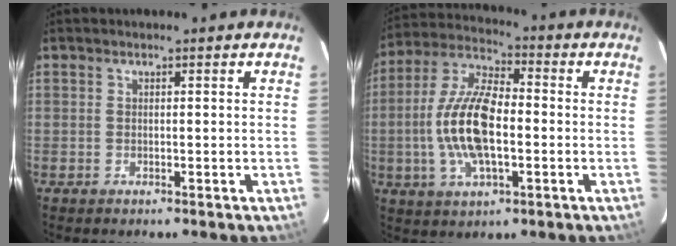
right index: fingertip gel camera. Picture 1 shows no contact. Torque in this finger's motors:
{"motor_torque": [2.14, 0.00, 1.05, 0.21]}